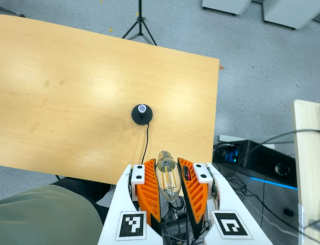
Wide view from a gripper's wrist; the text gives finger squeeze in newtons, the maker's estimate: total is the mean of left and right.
{"total": 20.0, "left": 22.0, "right": 18.0}